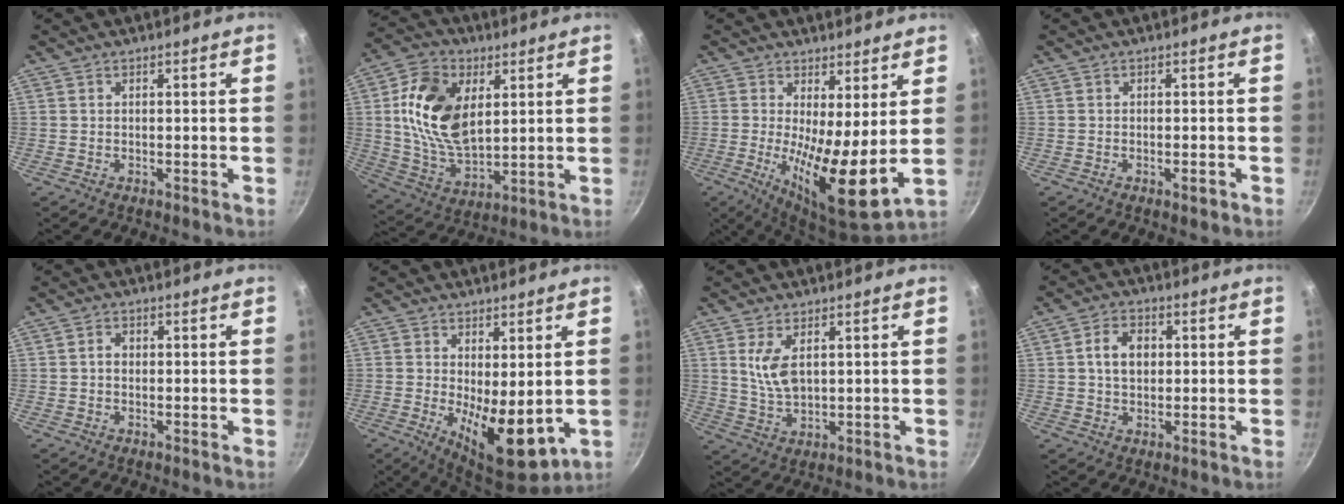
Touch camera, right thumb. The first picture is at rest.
{"total": 17.2, "force": [4.0, 10.6, 12.9], "torque": [-0.223, -0.011, 0.080]}
{"total": 13.3, "force": [1.4, 3.7, 12.6], "torque": [-0.207, -0.038, 0.022]}
{"total": 1.6, "force": [-0.8, 0.6, 1.3], "torque": [-0.021, 0.005, -0.012]}
{"total": 2.0, "force": [0.1, 1.5, 1.3], "torque": [-0.015, 0.006, -0.001]}
{"total": 10.8, "force": [-0.7, 4.5, 9.8], "torque": [-0.126, -0.019, 0.003]}
{"total": 6.5, "force": [2.0, 3.3, 5.2], "torque": [-0.093, -0.020, 0.045]}
{"total": 6.3, "force": [0.8, 4.5, 4.3], "torque": [-0.056, 0.008, 0.010]}